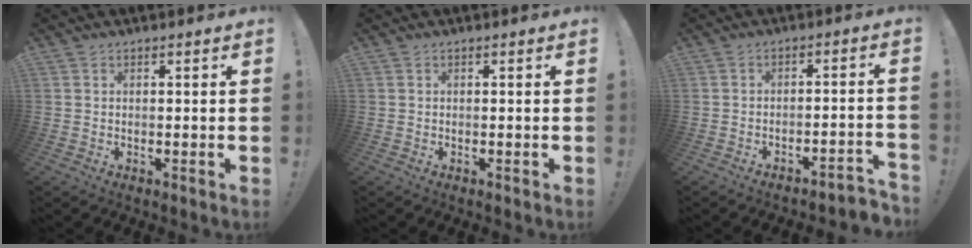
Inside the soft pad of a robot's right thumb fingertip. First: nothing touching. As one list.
[{"total": 0.0}, {"total": 3.9, "force": [-2.7, 0.6, 2.7], "torque": [-0.043, -0.001, -0.045]}]